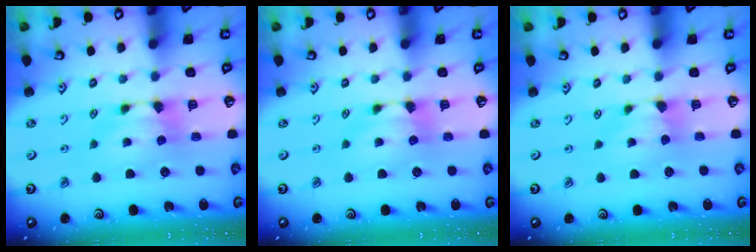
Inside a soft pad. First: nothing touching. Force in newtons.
{"total": 0.0}
{"total": 0.9, "press": 0.4, "slide": 0.8}